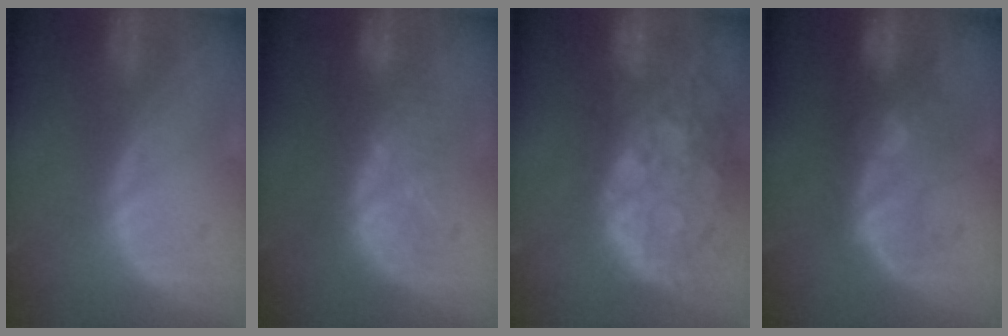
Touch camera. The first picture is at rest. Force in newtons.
{"total": 8.5, "press": 7.4, "slide": 4.1}
{"total": 13.8, "press": 11.2, "slide": 8.1}
{"total": 8.8, "press": 8.2, "slide": 3.2}